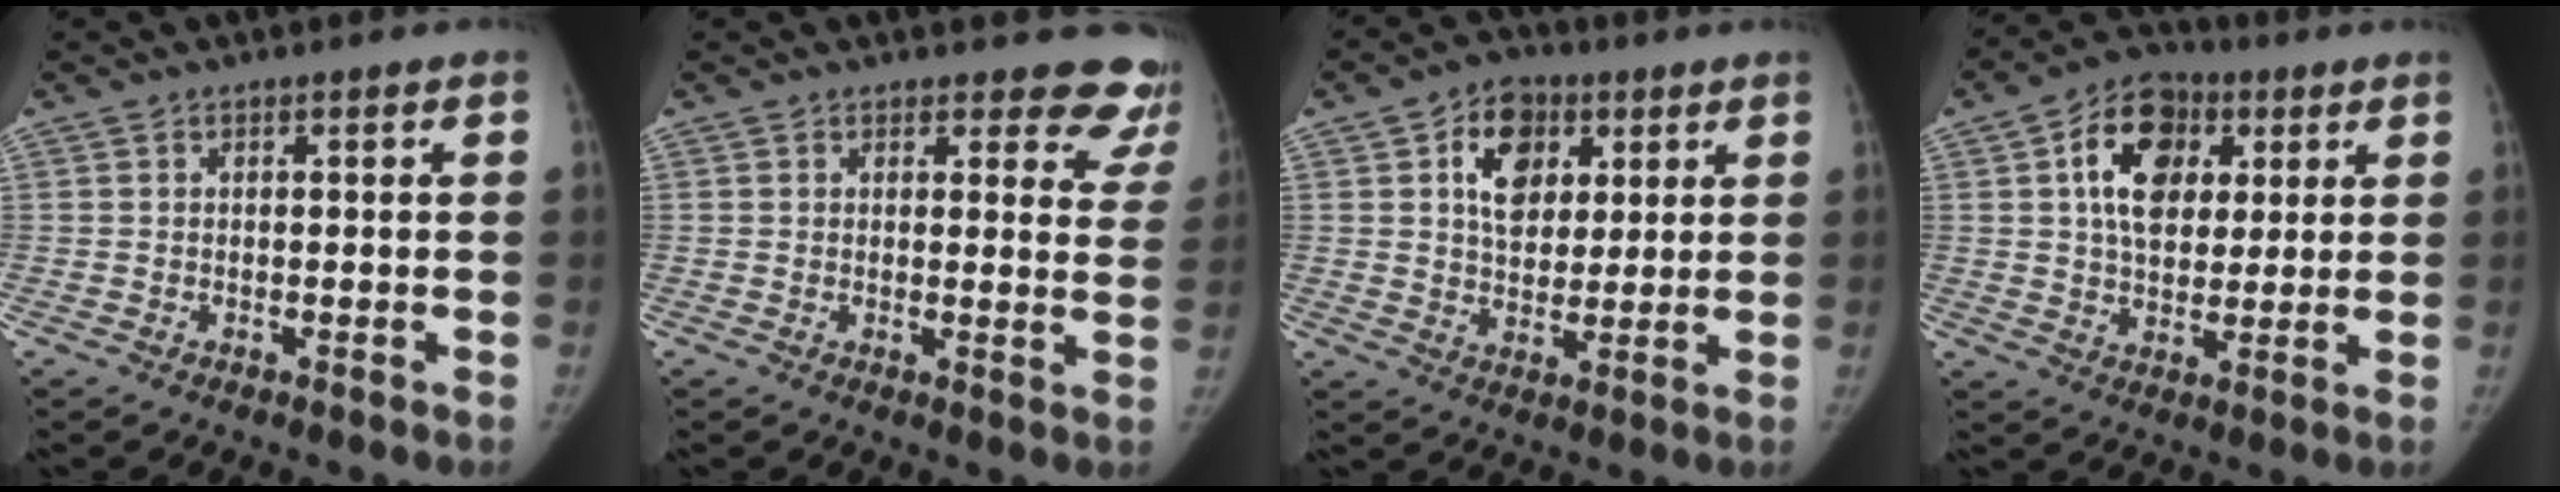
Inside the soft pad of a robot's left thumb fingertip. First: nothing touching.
{"total": 10.0, "force": [9.2, 3.8, 1.2], "torque": [0.047, -0.064, 0.065]}
{"total": 10.6, "force": [3.8, 7.7, 6.2], "torque": [-0.064, -0.009, 0.061]}
{"total": 13.6, "force": [4.1, 9.5, 8.8], "torque": [-0.116, -0.002, 0.062]}